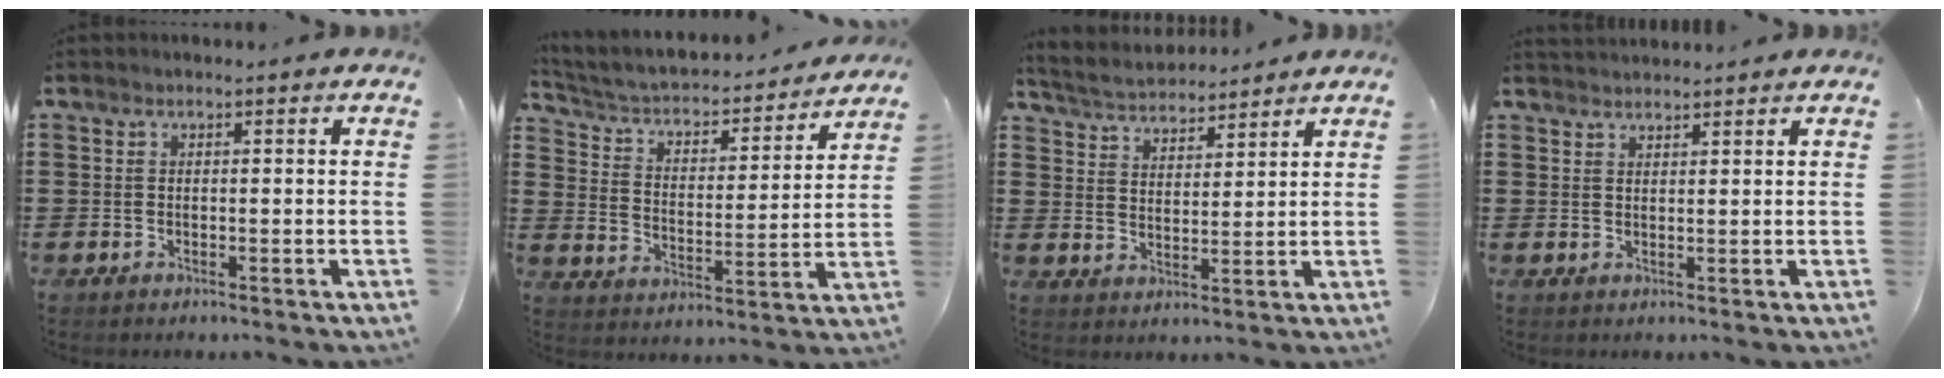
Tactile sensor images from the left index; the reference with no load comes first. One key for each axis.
{"total": 3.2, "fx": 2.6, "fy": 1.2, "fz": 1.2, "tx": -0.044, "ty": -0.024, "tz": 0.034}
{"total": 4.1, "fx": 4.0, "fy": 0.6, "fz": 0.2, "tx": -0.024, "ty": -0.018, "tz": 0.070}
{"total": 1.7, "fx": 1.7, "fy": 0.1, "fz": 0.0, "tx": -0.004, "ty": 0.003, "tz": 0.033}